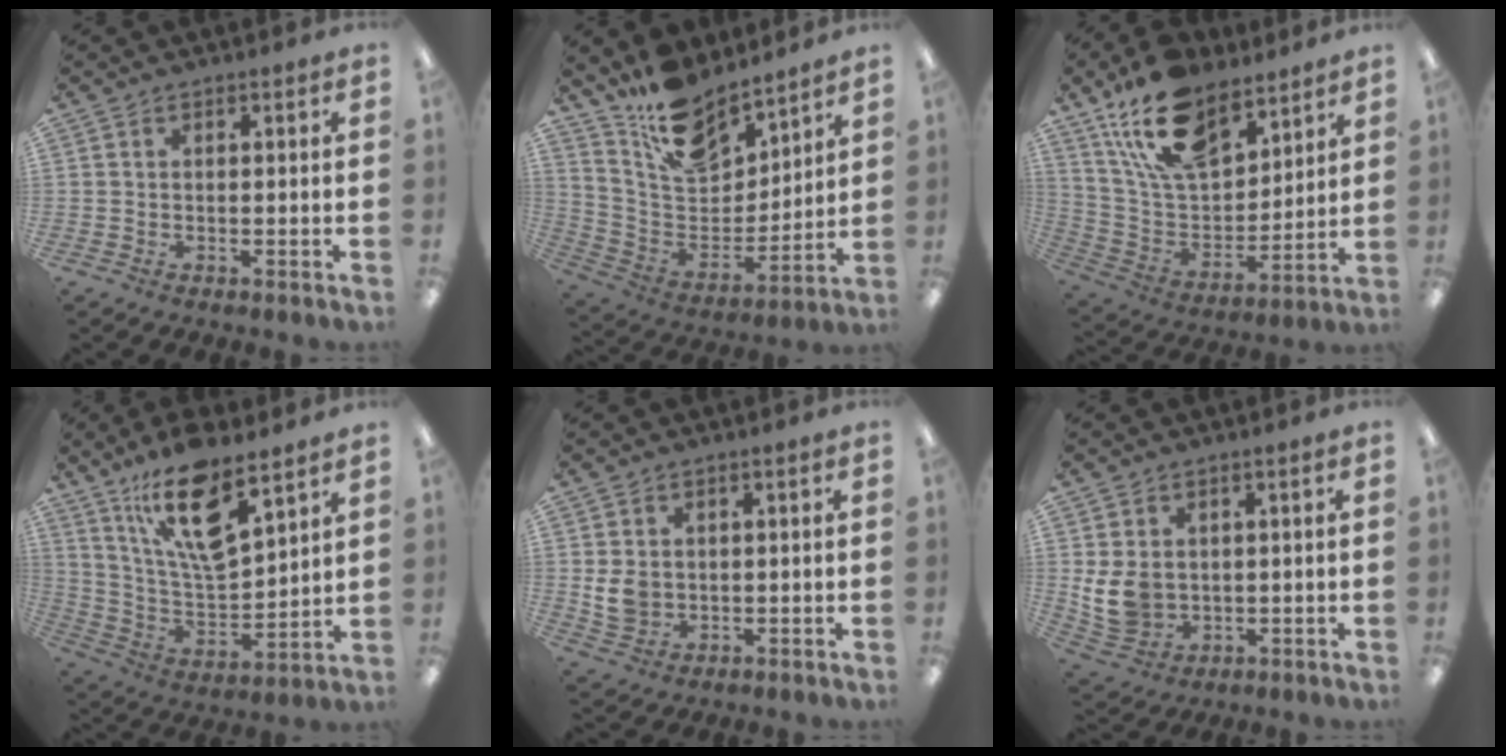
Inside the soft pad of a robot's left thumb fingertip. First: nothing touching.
{"total": 15.0, "force": [12.4, 6.6, 5.1], "torque": [-0.106, -0.089, 0.229]}
{"total": 18.9, "force": [12.9, 9.7, 9.6], "torque": [-0.189, -0.058, 0.237]}
{"total": 17.5, "force": [12.0, 5.5, 11.5], "torque": [-0.217, -0.067, 0.202]}
{"total": 5.2, "force": [0.7, 4.4, 2.6], "torque": [-0.057, 0.002, 0.015]}
{"total": 8.1, "force": [1.3, 6.7, 4.4], "torque": [-0.112, 0.001, 0.027]}